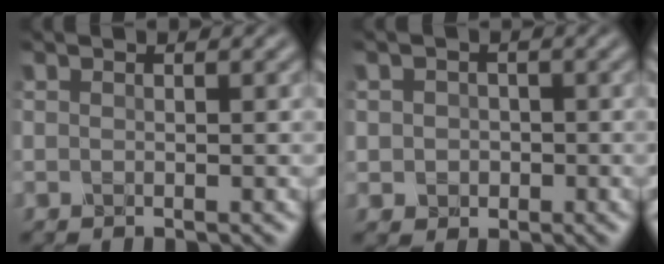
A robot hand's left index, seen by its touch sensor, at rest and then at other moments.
{"total": 2.0, "force": [0.1, 1.9, 0.5], "torque": [0.005, 0.005, -0.011]}